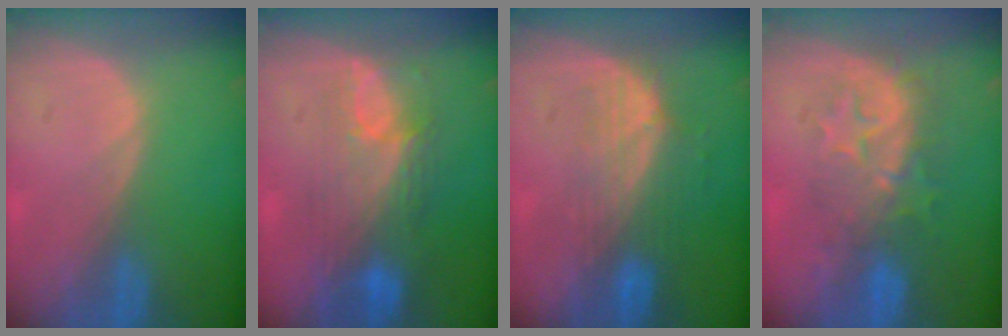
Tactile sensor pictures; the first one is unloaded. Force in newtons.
{"total": 9.2, "press": 8.2, "slide": 4.3}
{"total": 7.6, "press": 6.8, "slide": 3.3}
{"total": 8.4, "press": 8.1, "slide": 2.2}